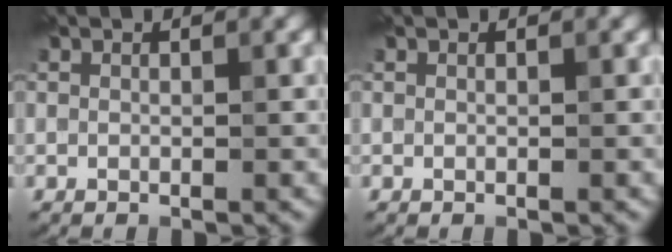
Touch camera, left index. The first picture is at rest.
{"total": 0.0}